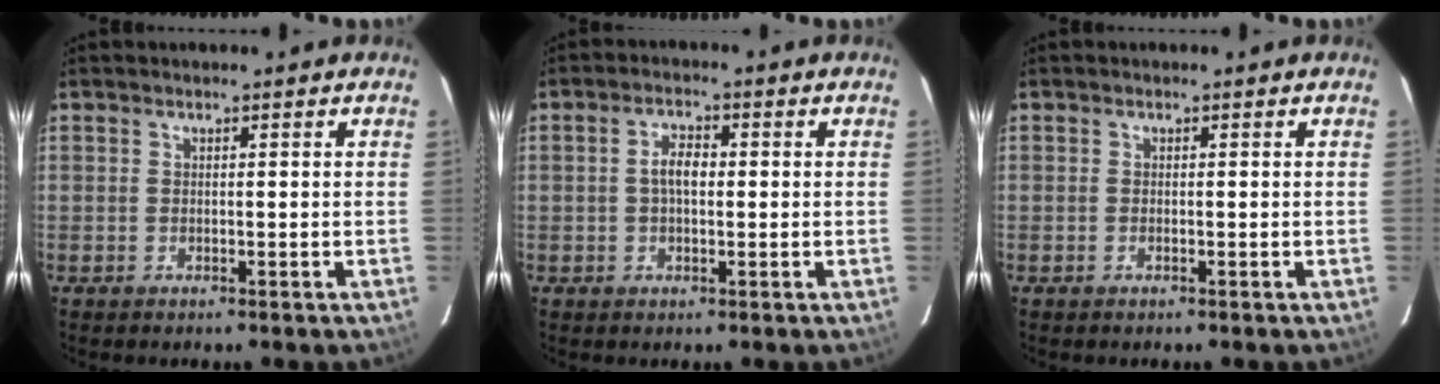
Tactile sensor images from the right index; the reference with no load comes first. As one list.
[{"total": 3.6, "force": [0.1, 1.9, 3.1], "torque": [-0.059, 0.010, 0.002]}, {"total": 0.5, "force": [-0.2, -0.1, 0.5], "torque": [-0.010, 0.001, -0.005]}]